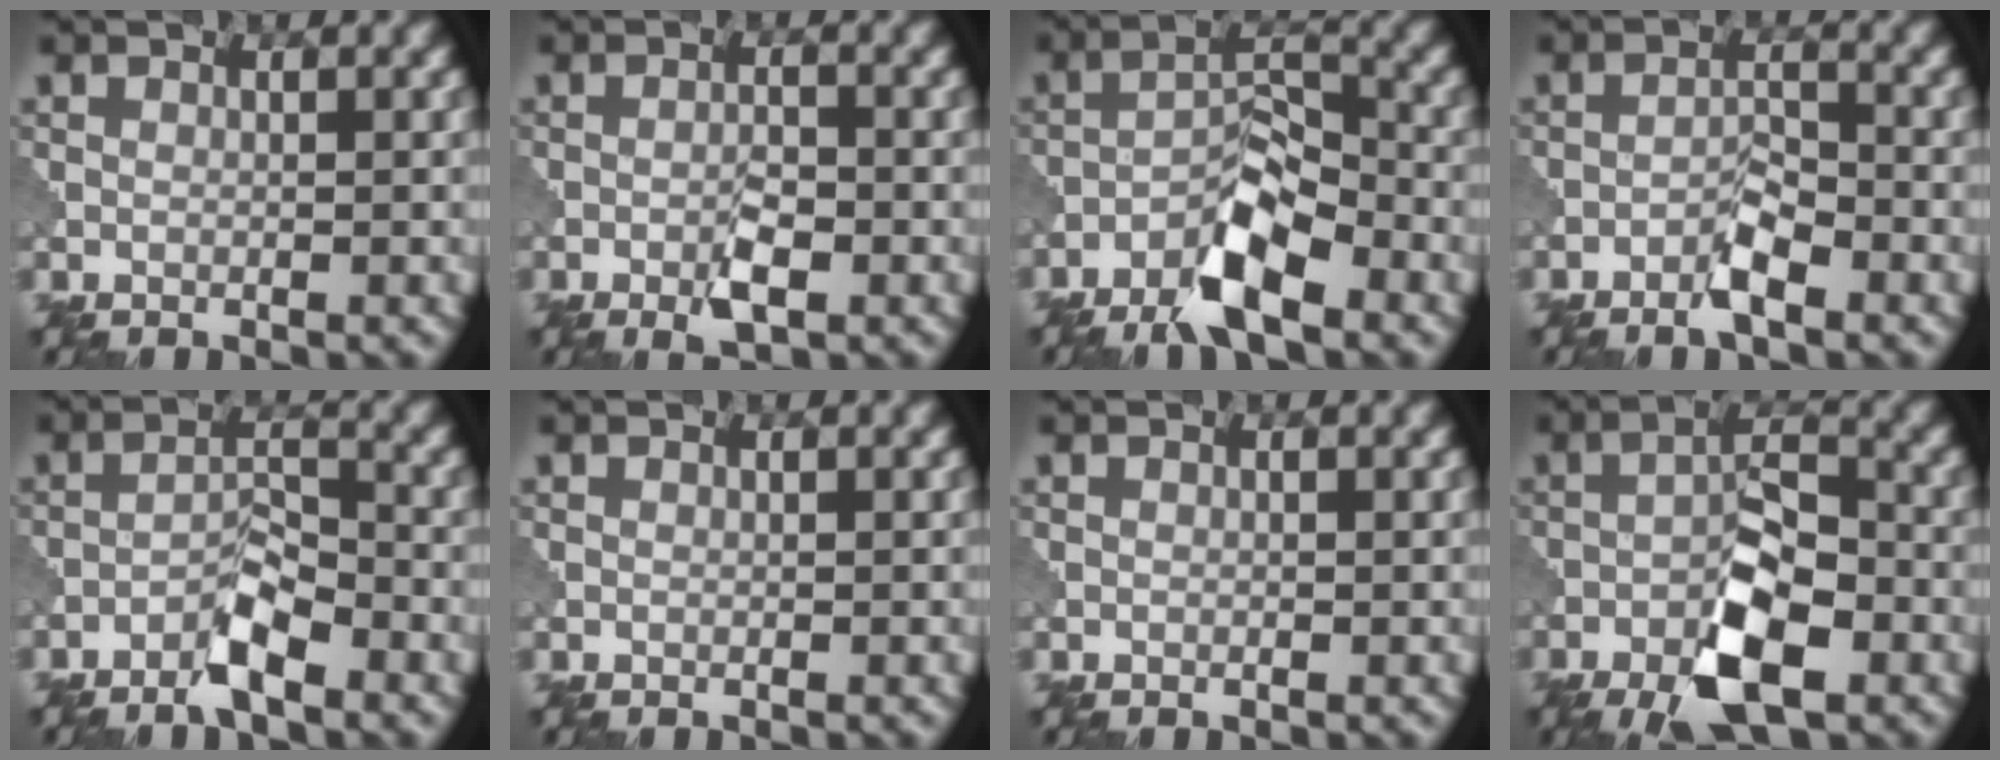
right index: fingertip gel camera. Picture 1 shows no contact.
{"total": 2.7, "force": [-1.3, 0.8, 2.3], "torque": [-0.040, 0.003, -0.025]}
{"total": 6.4, "force": [-4.1, 2.0, 4.5], "torque": [-0.071, 0.010, -0.079]}
{"total": 2.6, "force": [-1.8, 0.6, 1.9], "torque": [-0.033, 0.006, -0.035]}
{"total": 3.4, "force": [-2.4, 0.8, 2.3], "torque": [-0.039, 0.009, -0.048]}
{"total": 0.0}
{"total": 0.0}
{"total": 8.5, "force": [-4.3, 3.2, 6.6], "torque": [-0.105, 0.006, -0.081]}